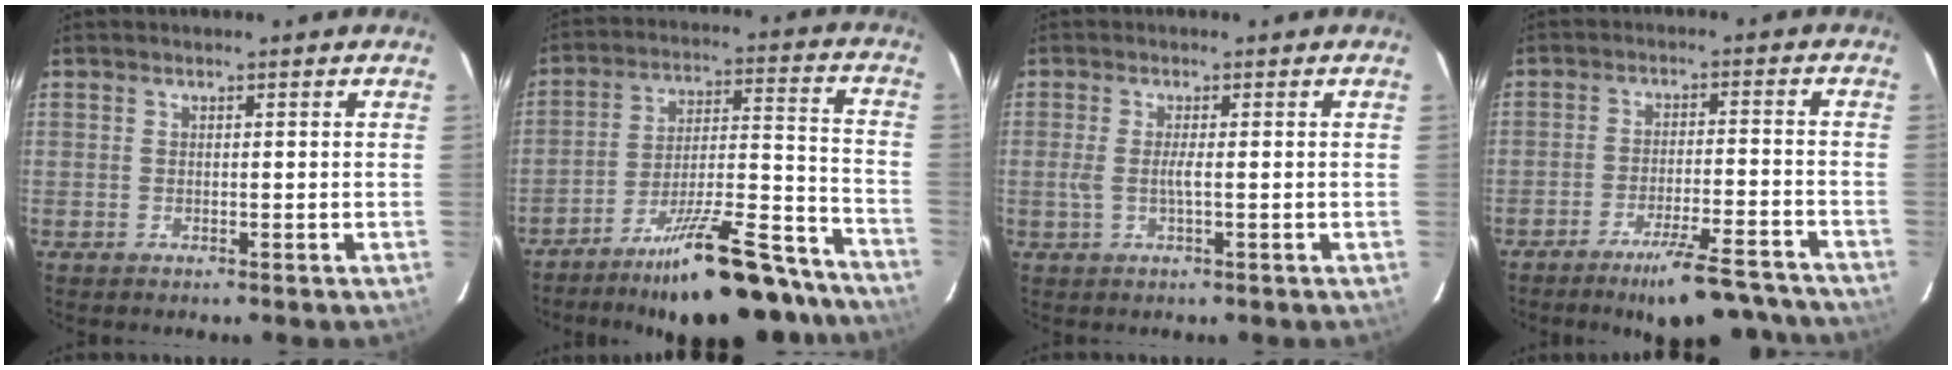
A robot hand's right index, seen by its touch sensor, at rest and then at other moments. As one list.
[{"total": 22.8, "force": [-19.3, 4.9, 11.1], "torque": [-0.167, 0.008, -0.271]}, {"total": 2.3, "force": [-0.3, -0.2, 2.3], "torque": [-0.045, -0.002, -0.007]}, {"total": 13.8, "force": [-12.3, 2.2, 5.8], "torque": [-0.094, 0.001, -0.168]}]